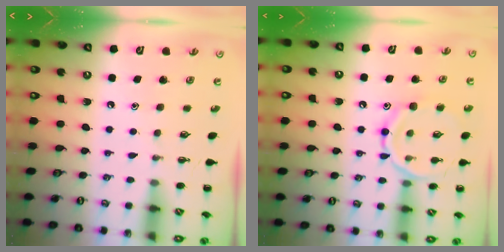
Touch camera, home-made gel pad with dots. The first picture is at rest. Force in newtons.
{"total": 13.1, "press": 13.1, "slide": 0.8}